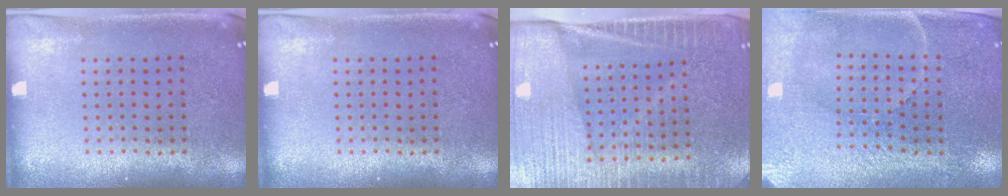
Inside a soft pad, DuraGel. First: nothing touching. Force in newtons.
{"total": 0.0}
{"total": 4.1, "press": 3.7, "slide": 1.8}
{"total": 3.3, "press": 3.1, "slide": 1.1}